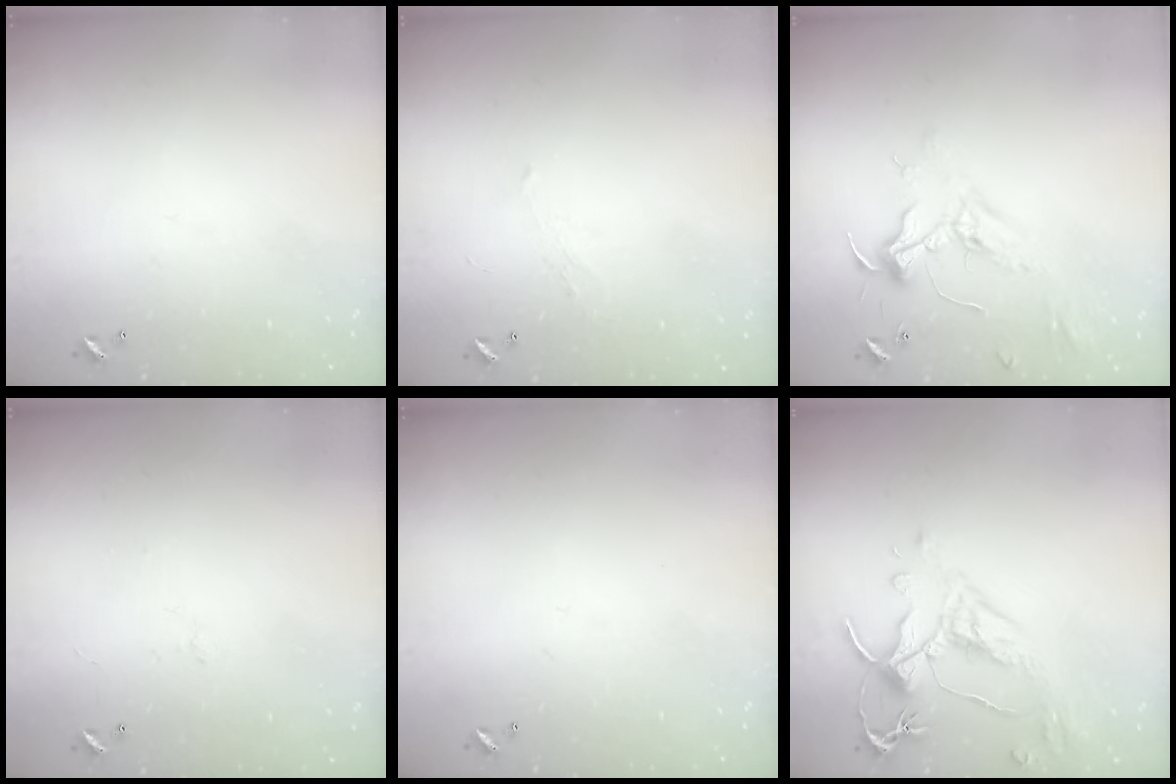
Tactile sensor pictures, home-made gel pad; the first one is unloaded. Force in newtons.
{"total": 1.3, "press": 1.1, "slide": 0.7}
{"total": 2.4, "press": 2.3, "slide": 0.8}
{"total": 0.5, "press": 0.1, "slide": 0.5}
{"total": 0.0}
{"total": 2.6, "press": 2.2, "slide": 1.3}